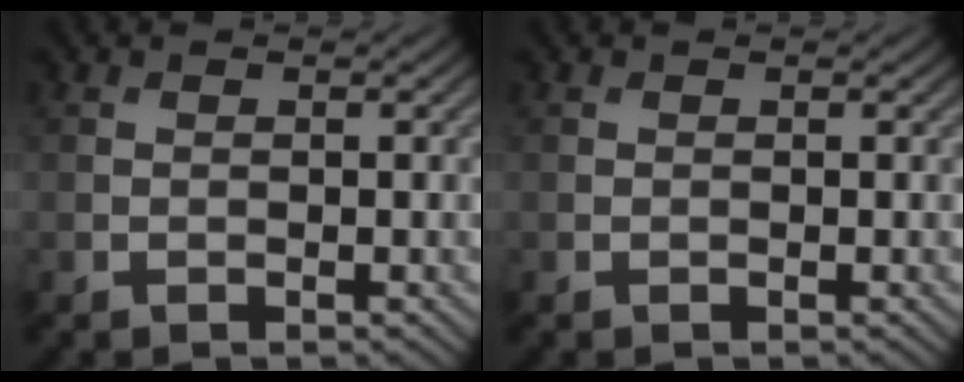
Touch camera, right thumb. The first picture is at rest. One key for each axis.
{"total": 0.0}